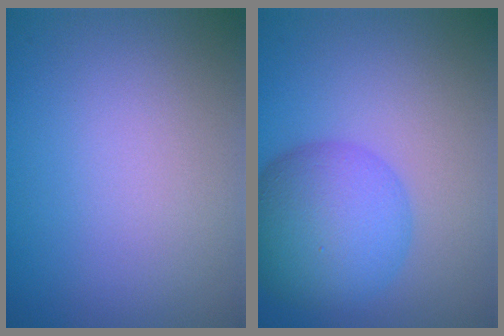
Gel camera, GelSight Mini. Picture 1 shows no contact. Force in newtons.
{"total": 7.5, "press": 7.5, "slide": 0.4}